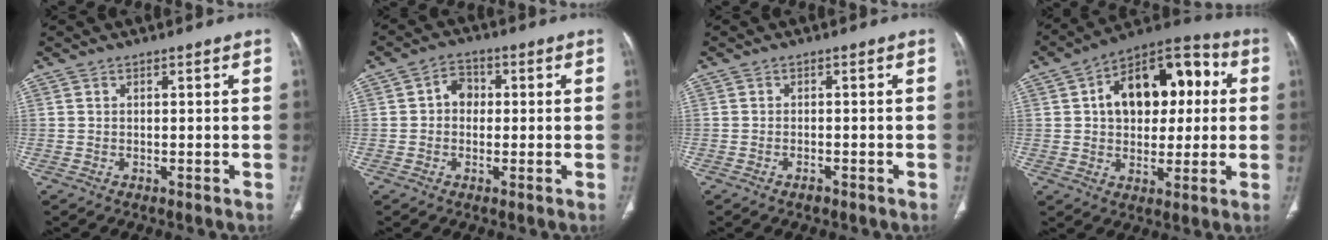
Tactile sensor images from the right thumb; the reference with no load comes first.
{"total": 4.3, "force": [0.2, 3.6, 2.4], "torque": [-0.016, 0.013, -0.005]}
{"total": 1.2, "force": [-0.9, 0.5, 0.6], "torque": [-0.013, 0.004, -0.015]}
{"total": 18.8, "force": [3.4, 11.8, 14.3], "torque": [-0.168, 0.031, 0.047]}